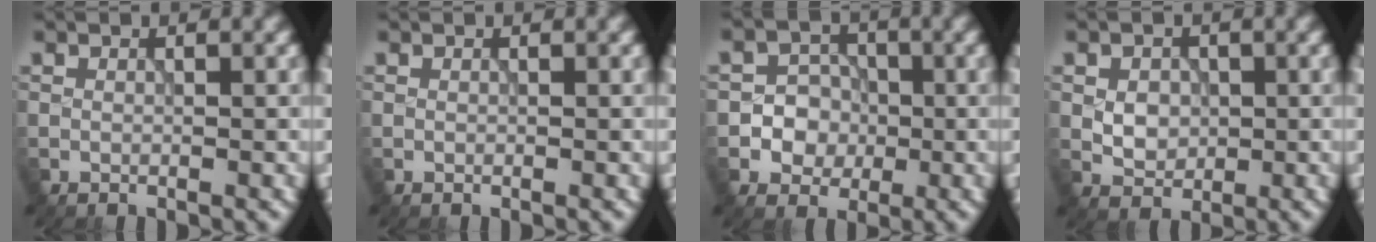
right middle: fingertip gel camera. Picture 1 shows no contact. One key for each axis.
{"total": 0.0}
{"total": 4.3, "fx": -0.9, "fy": 4.1, "fz": 1.2, "tx": -0.002, "ty": 0.016, "tz": -0.033}
{"total": 2.6, "fx": 0.1, "fy": 2.0, "fz": 1.6, "tx": -0.028, "ty": -0.002, "tz": 0.001}